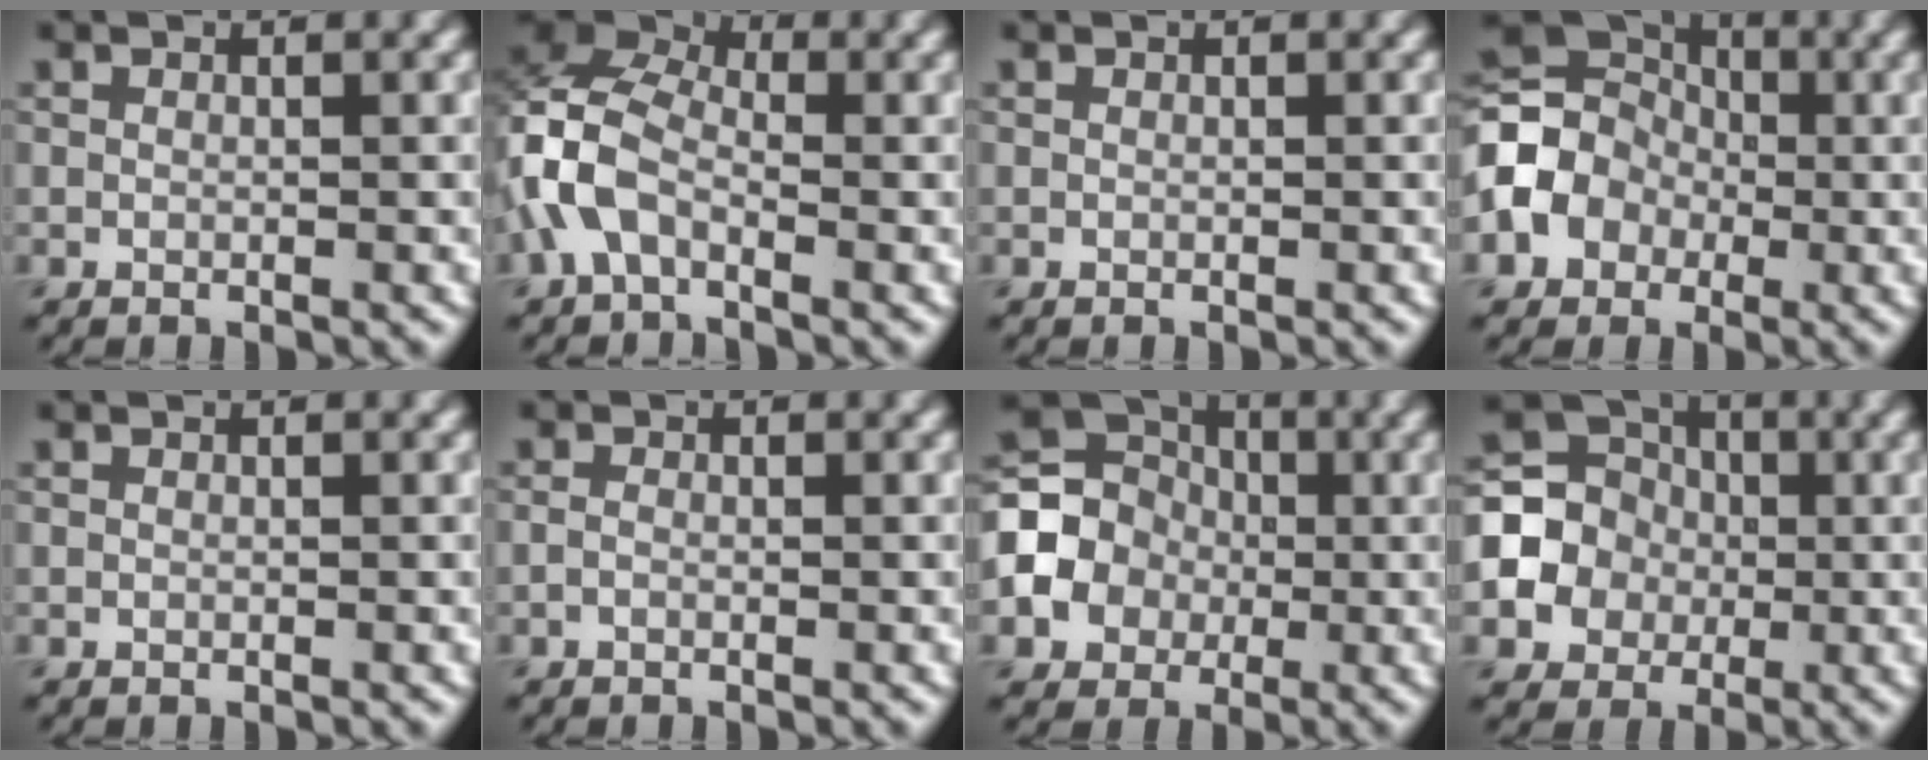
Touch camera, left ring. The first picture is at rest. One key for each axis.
{"total": 5.8, "fx": -2.1, "fy": 3.6, "fz": 4.1, "tx": -0.100, "ty": 0.009, "tz": -0.058}
{"total": 0.0}
{"total": 7.7, "fx": -1.5, "fy": 6.4, "fz": 3.9, "tx": -0.069, "ty": -0.002, "tz": -0.044}
{"total": 0.0}
{"total": 0.6, "fx": -0.3, "fy": 0.3, "fz": 0.4, "tx": -0.011, "ty": -0.001, "tz": -0.009}
{"total": 8.4, "fx": -1.1, "fy": 7.5, "fz": 3.6, "tx": -0.069, "ty": 0.000, "tz": -0.047}
{"total": 8.8, "fx": -0.7, "fy": 8.2, "fz": 3.1, "tx": -0.075, "ty": 0.016, "tz": -0.042}